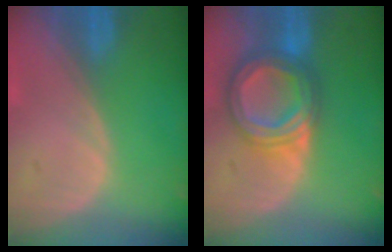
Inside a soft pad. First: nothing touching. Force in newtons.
{"total": 8.6, "press": 8.6, "slide": 0.7}